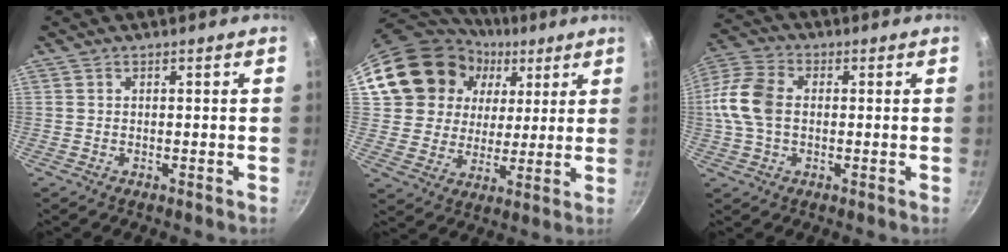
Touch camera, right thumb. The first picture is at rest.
{"total": 19.6, "force": [8.8, 15.5, 8.2], "torque": [-0.141, 0.000, 0.160]}
{"total": 10.8, "force": [0.2, 7.2, 8.1], "torque": [-0.162, 0.023, -0.011]}